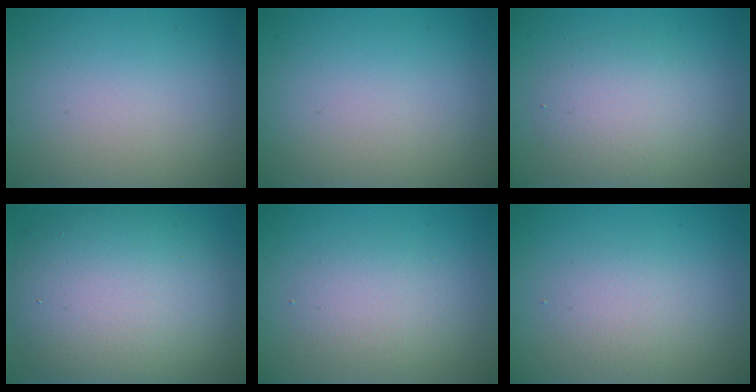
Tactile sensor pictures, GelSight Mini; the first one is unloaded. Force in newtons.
{"total": 0.0}
{"total": 3.7, "press": 3.7, "slide": 0.0}
{"total": 11.1, "press": 11.1, "slide": 0.5}
{"total": 2.5, "press": 2.4, "slide": 0.1}
{"total": 2.0, "press": 2.0, "slide": 0.1}